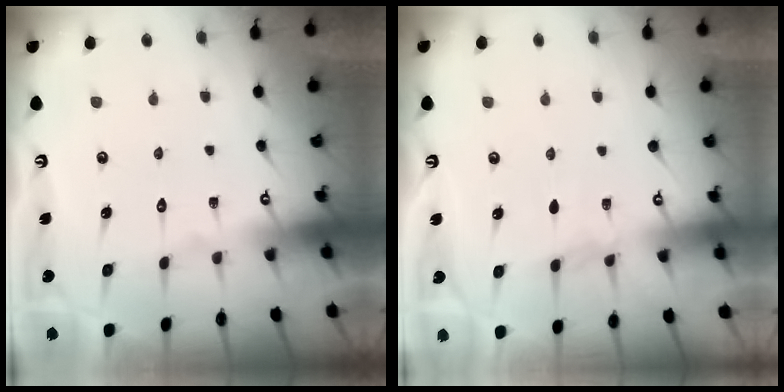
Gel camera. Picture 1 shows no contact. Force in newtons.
{"total": 2.6, "press": 2.6, "slide": 0.4}